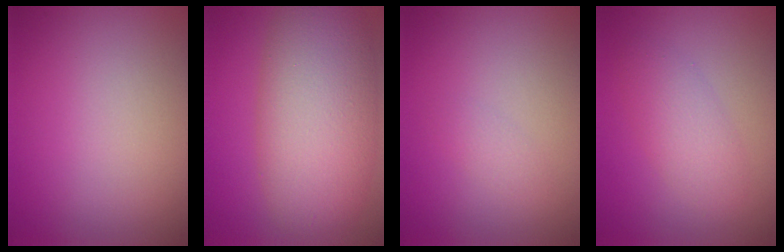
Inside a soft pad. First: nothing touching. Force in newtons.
{"total": 9.0, "press": 9.0, "slide": 0.3}
{"total": 0.9, "press": 0.9, "slide": 0.1}
{"total": 2.7, "press": 2.7, "slide": 0.1}